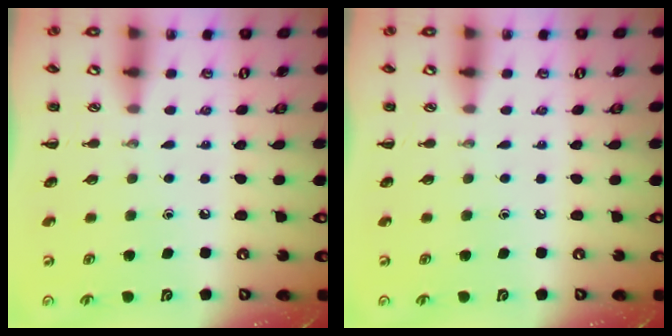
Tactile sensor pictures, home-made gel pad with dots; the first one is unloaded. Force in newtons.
{"total": 0.0}